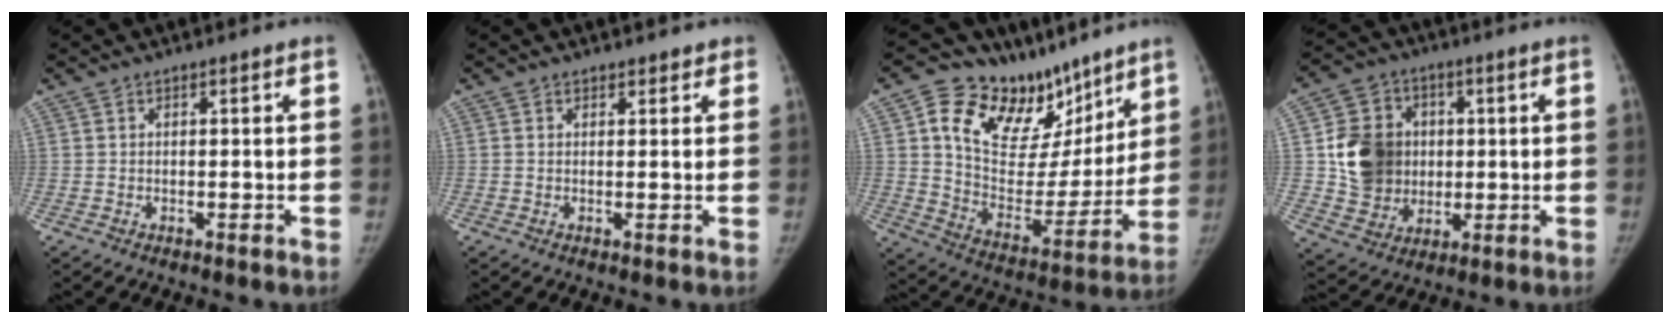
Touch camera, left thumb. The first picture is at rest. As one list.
[{"total": 1.5, "force": [1.1, 1.0, 0.1], "torque": [0.018, -0.004, 0.007]}, {"total": 25.0, "force": [14.7, 13.9, 14.6], "torque": [-0.175, -0.051, 0.242]}, {"total": 13.7, "force": [1.1, 11.9, 6.8], "torque": [-0.086, 0.000, 0.029]}]